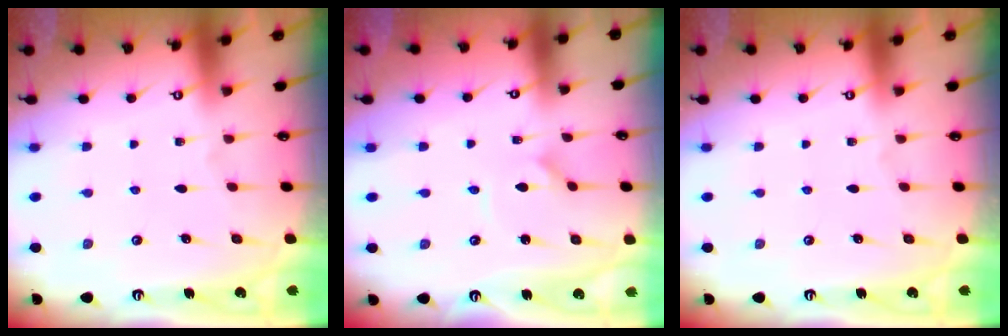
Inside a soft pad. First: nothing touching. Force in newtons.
{"total": 1.0, "press": 1.0, "slide": 0.2}
{"total": 0.0}